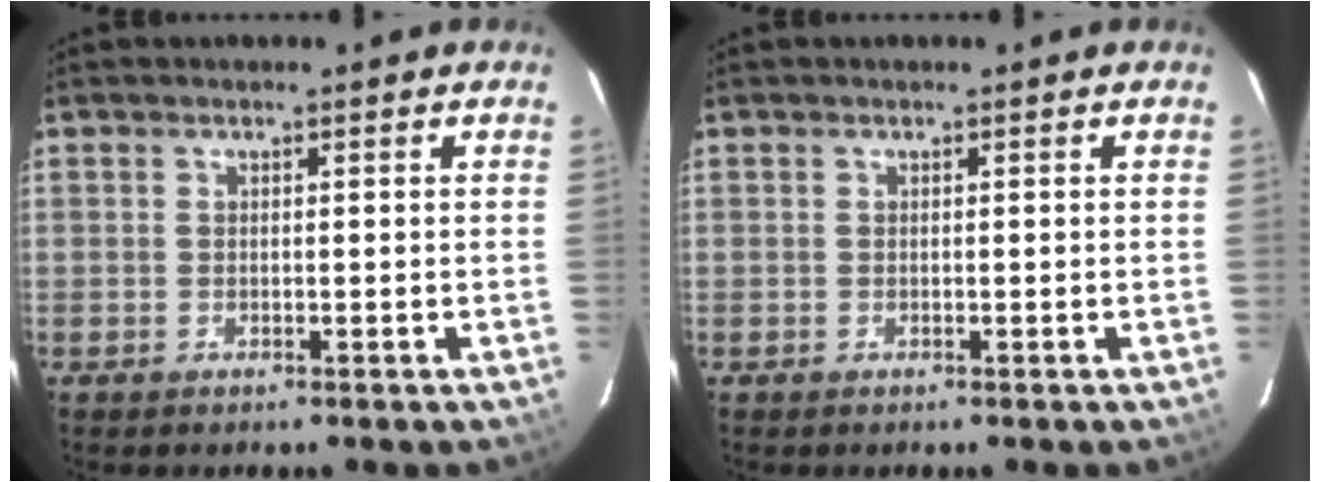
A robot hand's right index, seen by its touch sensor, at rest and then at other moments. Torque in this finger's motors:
{"motor_torque": [0.03, 0.08, 0.00, 0.00]}